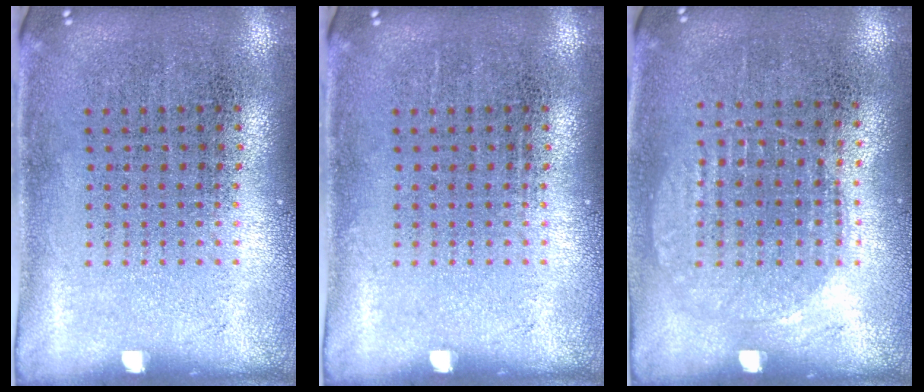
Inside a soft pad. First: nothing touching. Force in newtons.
{"total": 0.0}
{"total": 0.9, "press": 0.9, "slide": 0.2}